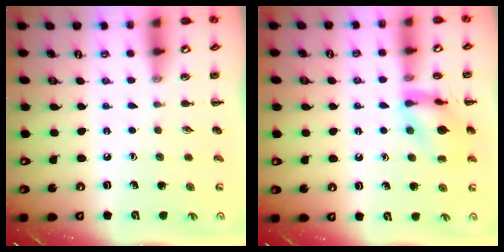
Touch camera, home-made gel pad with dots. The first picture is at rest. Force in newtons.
{"total": 13.0, "press": 12.9, "slide": 1.2}